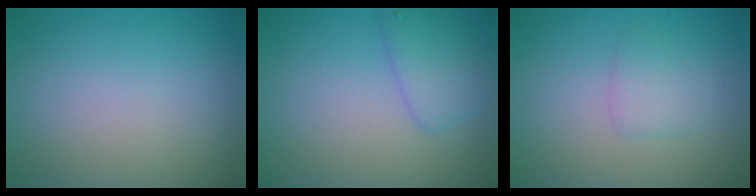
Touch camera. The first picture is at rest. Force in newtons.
{"total": 2.6, "press": 2.5, "slide": 0.2}
{"total": 1.7, "press": 1.7, "slide": 0.0}